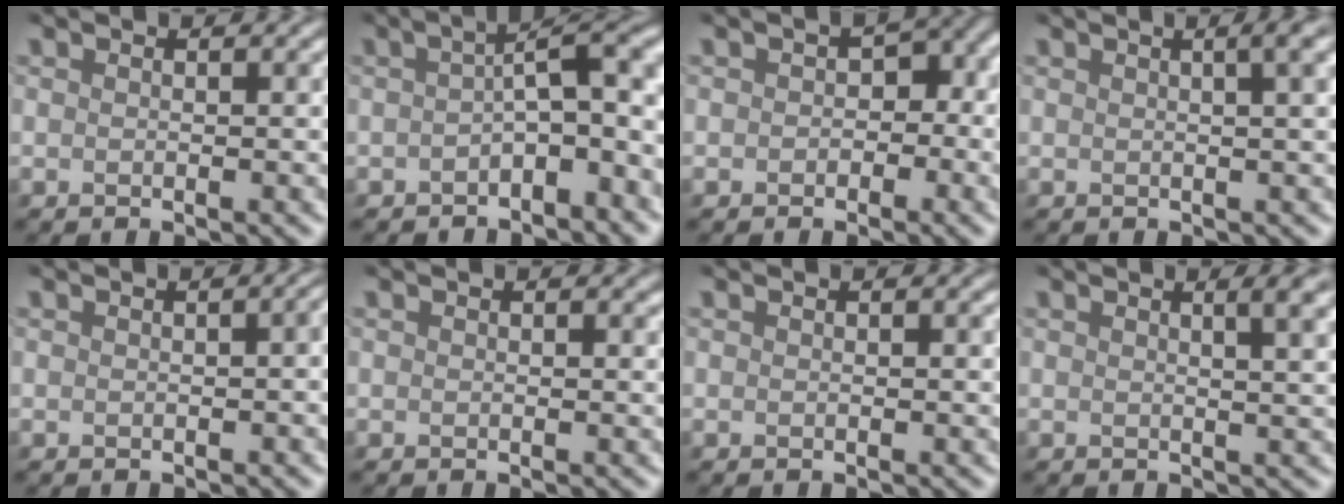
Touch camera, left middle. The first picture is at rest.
{"total": 5.0, "force": [-1.7, 1.7, 4.3], "torque": [-0.053, 0.015, -0.037]}
{"total": 2.1, "force": [-0.8, 1.7, 1.0], "torque": [0.000, 0.006, -0.020]}
{"total": 2.9, "force": [0.7, 0.9, 2.6], "torque": [-0.015, 0.011, 0.000]}
{"total": 2.9, "force": [-0.8, 1.5, 2.3], "torque": [-0.006, 0.013, -0.019]}
{"total": 0.0}
{"total": 0.0}
{"total": 3.3, "force": [1.1, 1.2, 2.8], "torque": [-0.015, 0.017, -0.006]}